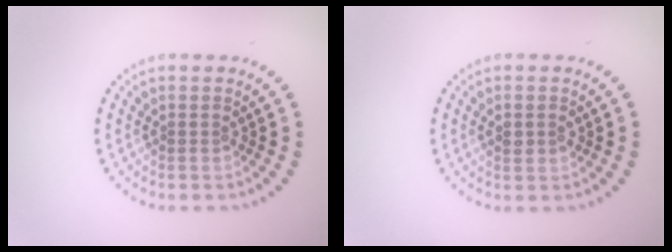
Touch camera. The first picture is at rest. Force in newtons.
{"total": 1.3, "press": 1.3, "slide": 0.3}